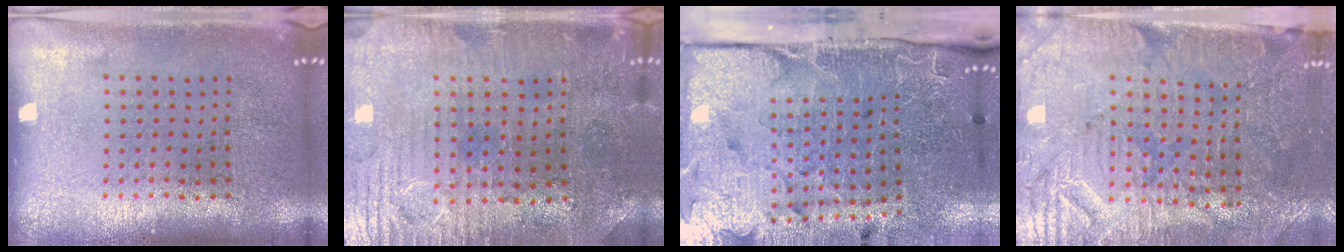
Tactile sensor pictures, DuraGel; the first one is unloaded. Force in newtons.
{"total": 1.5, "press": 1.3, "slide": 0.6}
{"total": 5.0, "press": 3.9, "slide": 3.1}
{"total": 3.5, "press": 3.3, "slide": 1.2}